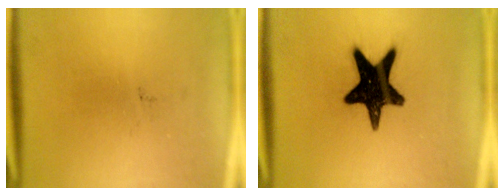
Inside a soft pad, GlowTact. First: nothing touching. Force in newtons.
{"total": 17.1}